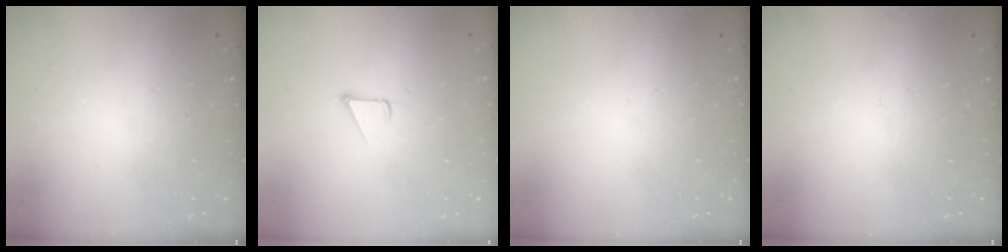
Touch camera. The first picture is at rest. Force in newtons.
{"total": 3.6, "press": 3.6, "slide": 0.3}
{"total": 0.0}
{"total": 0.0}